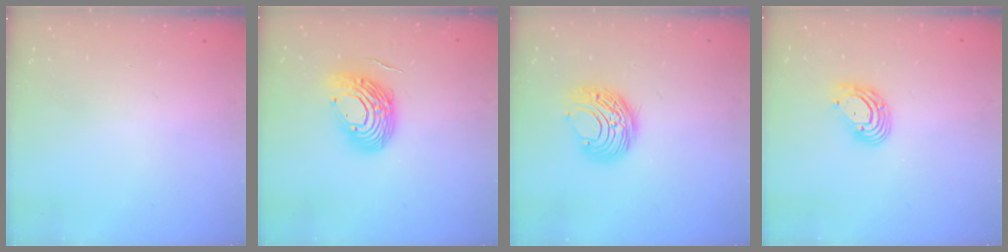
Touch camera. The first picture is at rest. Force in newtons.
{"total": 13.3, "press": 13.1, "slide": 2.1}
{"total": 9.0, "press": 9.0, "slide": 0.2}
{"total": 8.8, "press": 8.6, "slide": 1.7}